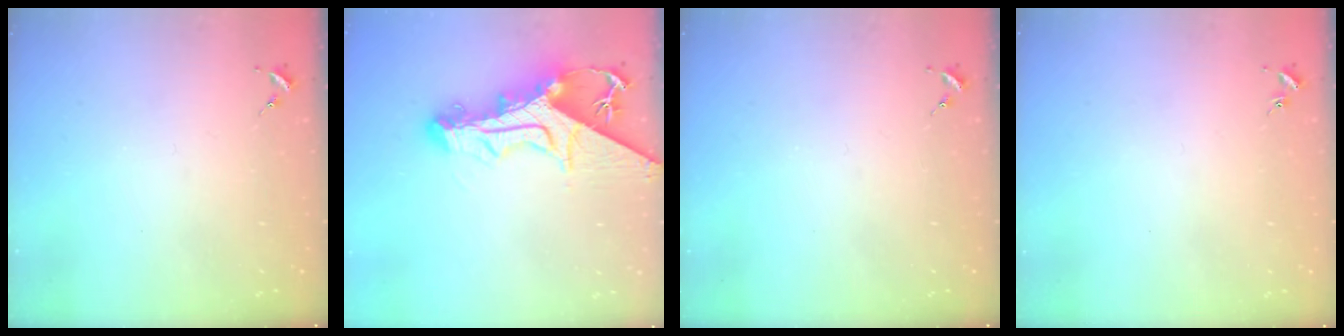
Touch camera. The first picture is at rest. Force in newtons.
{"total": 19.0, "press": 18.9, "slide": 2.1}
{"total": 0.0}
{"total": 0.9, "press": 0.8, "slide": 0.2}